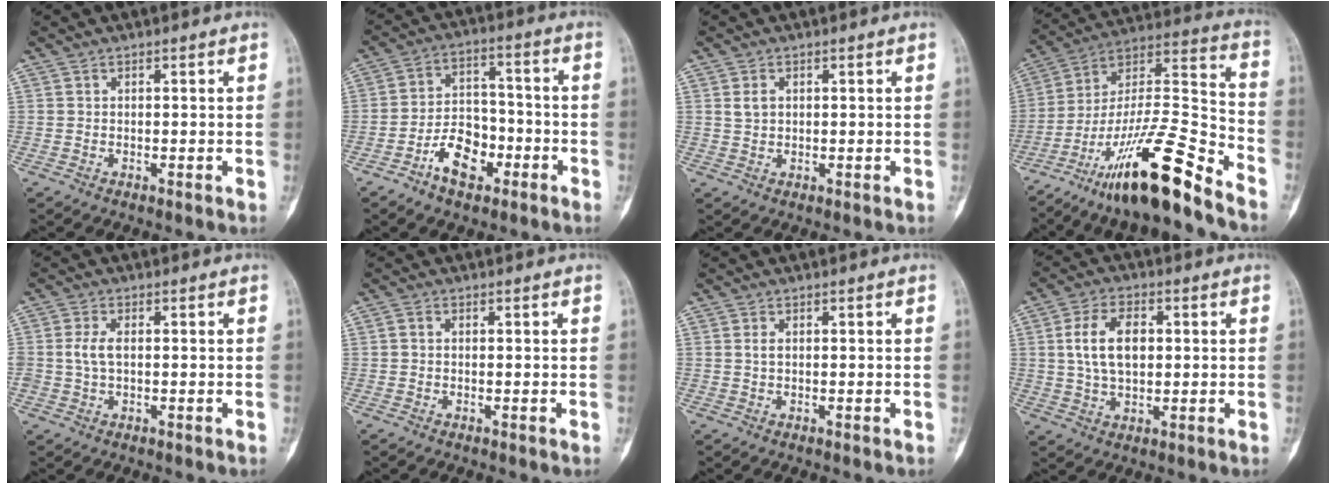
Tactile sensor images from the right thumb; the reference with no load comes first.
{"total": 9.8, "force": [-4.9, 6.1, 5.9], "torque": [-0.075, 0.043, -0.086]}
{"total": 2.2, "force": [0.6, 1.6, 1.4], "torque": [-0.024, 0.001, 0.015]}
{"total": 23.1, "force": [-15.8, 3.9, 16.5], "torque": [-0.312, 0.082, -0.275]}
{"total": 3.3, "force": [0.1, 1.8, 2.7], "torque": [-0.064, 0.005, 0.001]}
{"total": 0.8, "force": [0.0, 0.6, 0.5], "torque": [-0.009, 0.001, -0.005]}
{"total": 0.9, "force": [0.2, 0.5, 0.8], "torque": [-0.015, 0.003, 0.004]}
{"total": 9.4, "force": [1.4, 5.6, 7.4], "torque": [-0.127, 0.005, 0.028]}